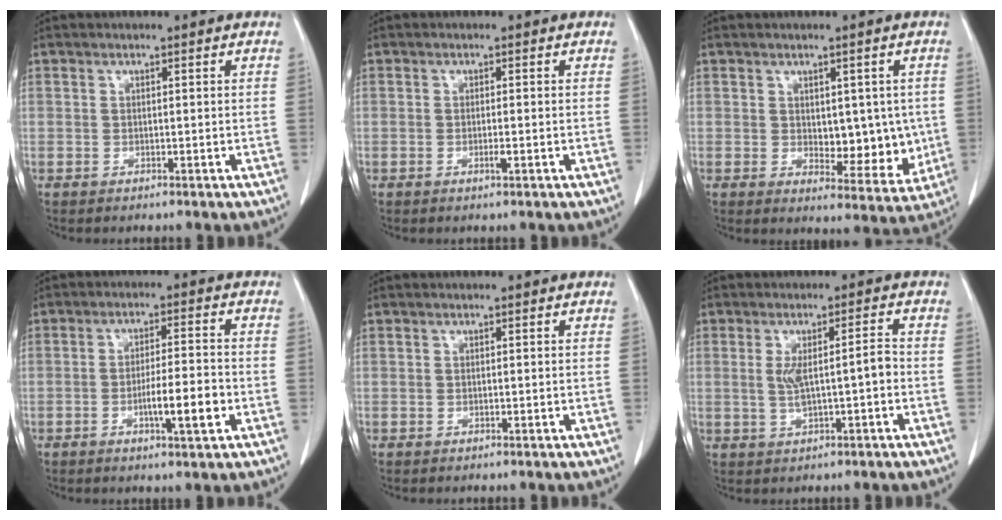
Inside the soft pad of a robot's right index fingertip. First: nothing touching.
{"total": 1.2, "force": [-0.4, 0.0, 1.1], "torque": [-0.022, -0.003, -0.007]}
{"total": 8.0, "force": [0.1, 4.2, 6.8], "torque": [-0.070, -0.007, 0.016]}
{"total": 6.8, "force": [-2.2, 0.5, 6.4], "torque": [-0.105, -0.004, -0.036]}
{"total": 0.0}
{"total": 5.1, "force": [-0.4, 0.8, 5.0], "torque": [-0.091, 0.009, 0.001]}